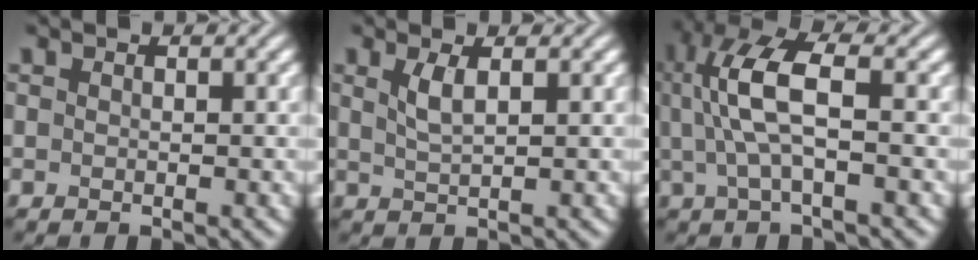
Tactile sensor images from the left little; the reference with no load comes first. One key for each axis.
{"total": 2.0, "fx": 0.8, "fy": 0.6, "fz": 1.7, "tx": -0.037, "ty": -0.002, "tz": 0.019}
{"total": 6.6, "fx": 0.8, "fy": 2.2, "fz": 6.1, "tx": -0.135, "ty": 0.010, "tz": 0.011}